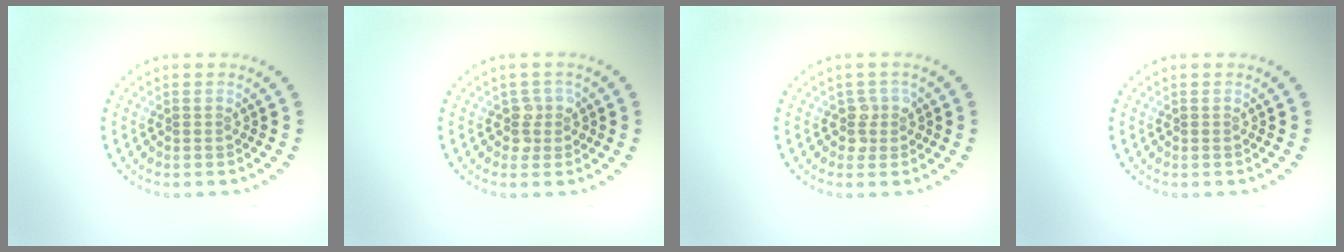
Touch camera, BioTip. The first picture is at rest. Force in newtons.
{"total": 1.7, "press": 1.4, "slide": 1.0}
{"total": 1.7, "press": 1.4, "slide": 1.0}
{"total": 0.0}